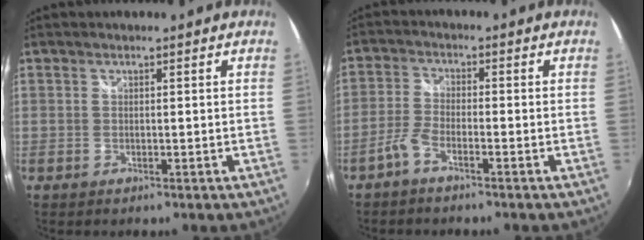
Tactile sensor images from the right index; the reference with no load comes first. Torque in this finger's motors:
{"motor_torque": [0.49, 0.63, 0.11, 0.04]}